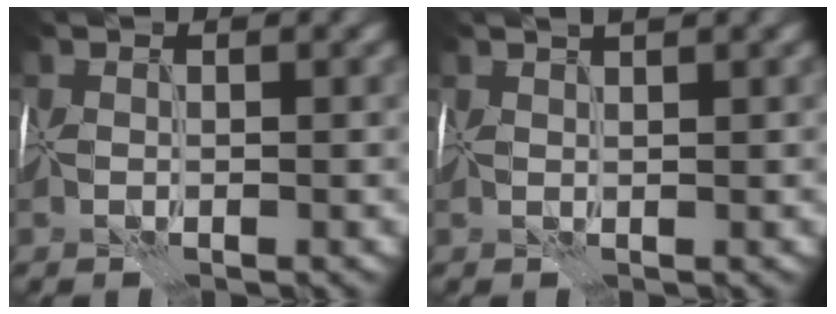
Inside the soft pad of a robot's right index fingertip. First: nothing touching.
{"total": 1.6, "force": [1.1, 0.1, 1.2], "torque": [-0.014, 0.013, 0.010]}